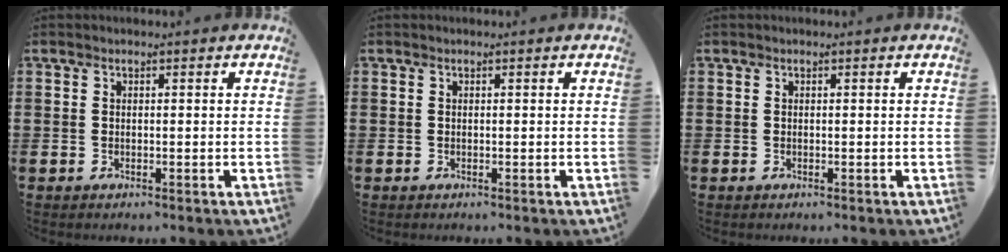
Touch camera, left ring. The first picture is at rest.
{"total": 0.0}
{"total": 0.0}